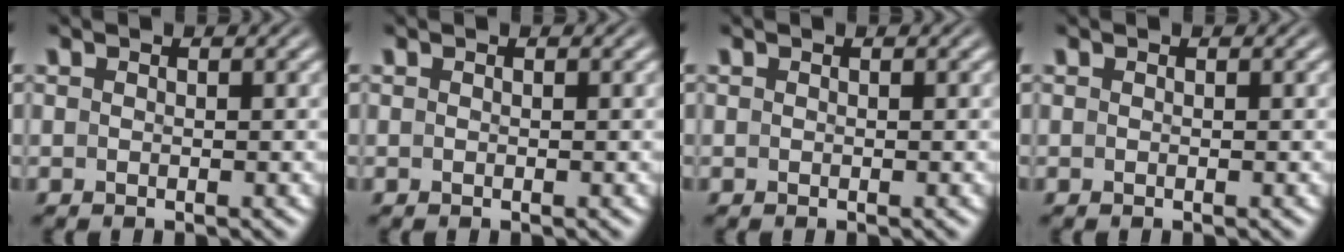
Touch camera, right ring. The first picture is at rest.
{"total": 0.0}
{"total": 0.0}
{"total": 0.0}